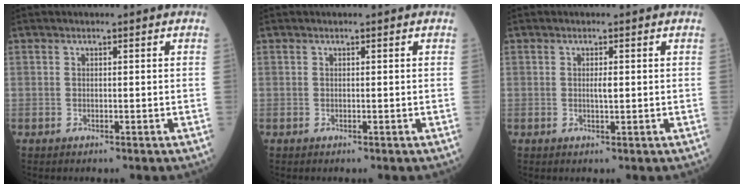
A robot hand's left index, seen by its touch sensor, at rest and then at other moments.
{"total": 0.0}
{"total": 1.2, "force": [0.2, 0.2, 1.2], "torque": [-0.023, -0.001, 0.003]}